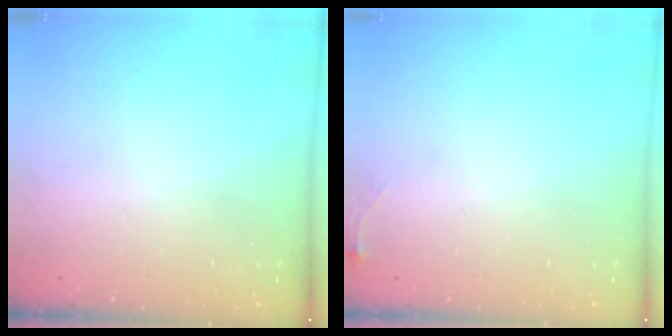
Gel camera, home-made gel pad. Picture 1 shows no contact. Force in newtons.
{"total": 4.0, "press": 3.9, "slide": 0.6}